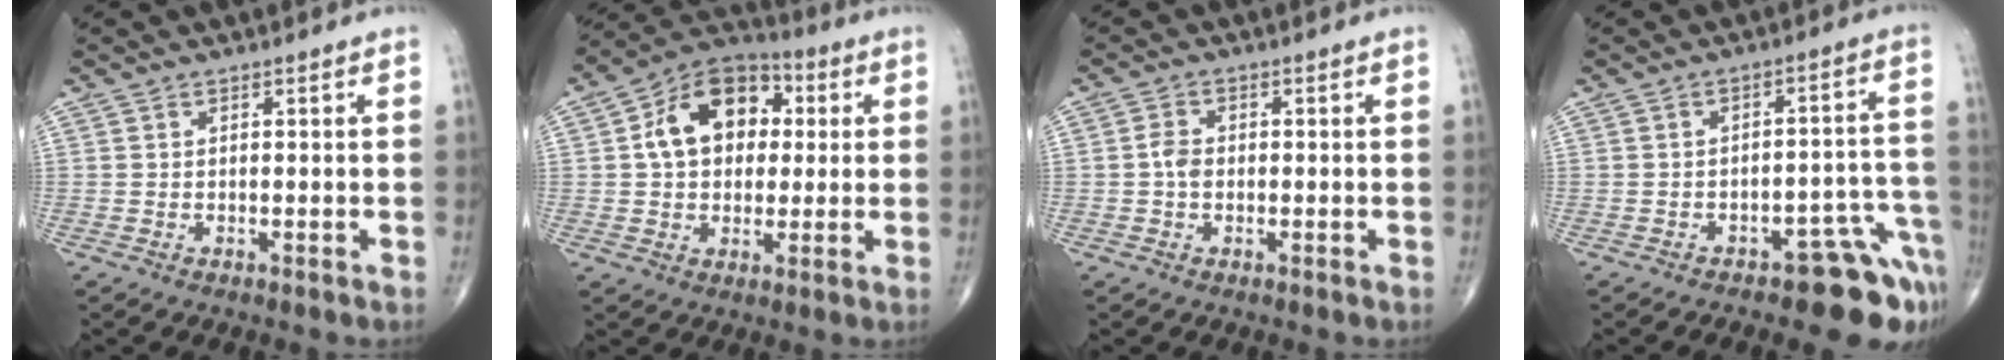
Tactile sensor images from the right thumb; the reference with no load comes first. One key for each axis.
{"total": 14.8, "fx": 2.6, "fy": 10.6, "fz": 10.0, "tx": -0.129, "ty": 0.020, "tz": 0.033}
{"total": 2.7, "fx": -0.3, "fy": 1.9, "fz": 1.8, "tx": -0.030, "ty": 0.007, "tz": -0.012}
{"total": 10.5, "fx": -7.1, "fy": 4.2, "fz": 6.5, "tx": -0.037, "ty": 0.075, "tz": -0.091}